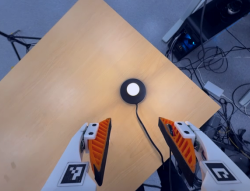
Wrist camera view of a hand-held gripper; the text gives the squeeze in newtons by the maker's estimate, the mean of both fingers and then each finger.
{"total": 0.0}